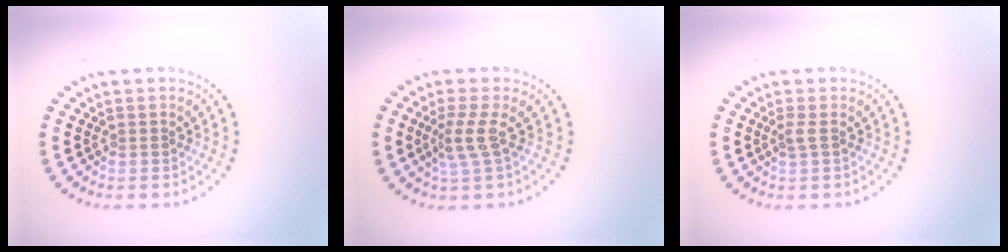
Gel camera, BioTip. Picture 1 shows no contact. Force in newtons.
{"total": 2.2, "press": 1.5, "slide": 1.7}
{"total": 0.9, "press": 0.6, "slide": 0.6}